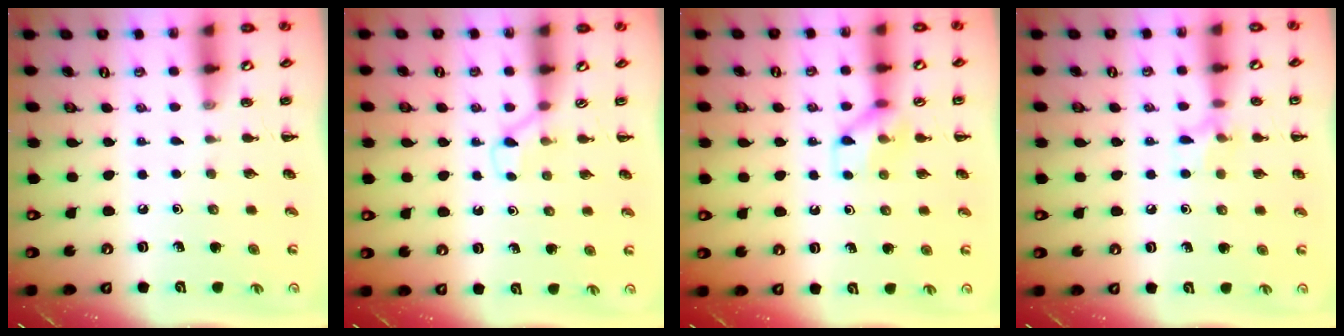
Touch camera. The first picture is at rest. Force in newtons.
{"total": 2.1, "press": 2.0, "slide": 0.8}
{"total": 9.2, "press": 9.2, "slide": 0.7}
{"total": 7.0, "press": 6.8, "slide": 1.8}